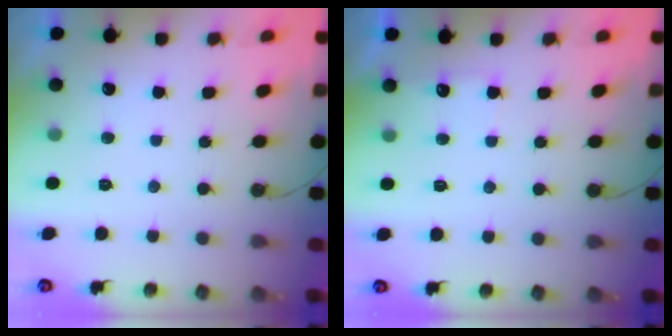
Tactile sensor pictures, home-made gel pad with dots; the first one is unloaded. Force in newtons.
{"total": 4.2, "press": 4.1, "slide": 0.6}